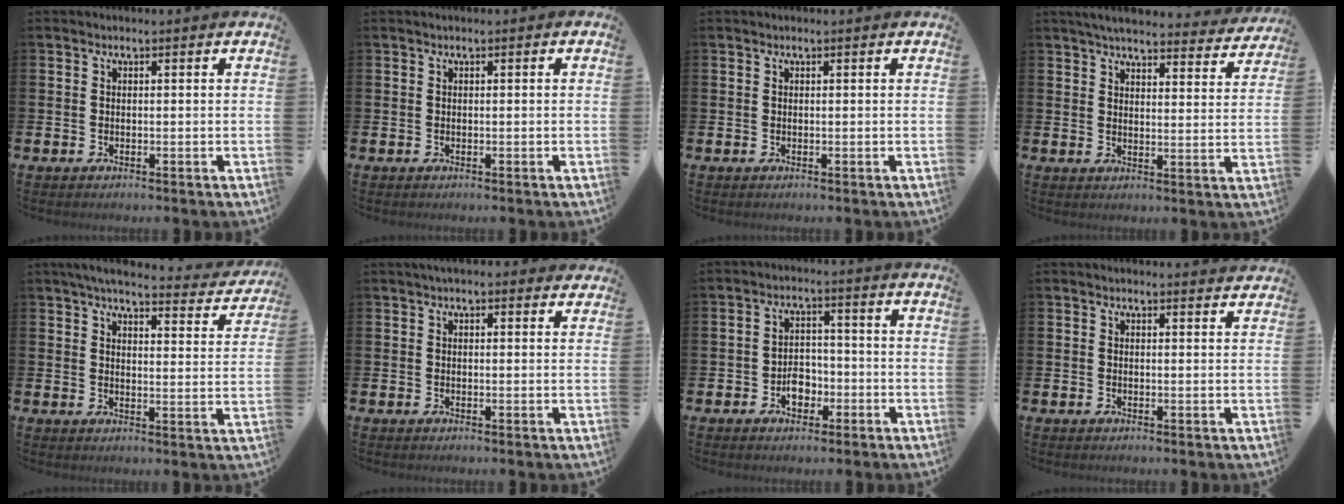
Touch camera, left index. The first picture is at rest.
{"total": 0.0}
{"total": 0.0}
{"total": 4.9, "force": [4.7, 0.6, 1.3], "torque": [-0.034, -0.031, 0.079]}
{"total": 4.7, "force": [4.2, 0.8, 2.0], "torque": [-0.045, -0.029, 0.067]}
{"total": 2.0, "force": [1.8, 0.6, 0.6], "torque": [-0.016, 0.003, 0.033]}
{"total": 3.7, "force": [-1.5, 2.6, 2.1], "torque": [-0.037, 0.005, -0.032]}
{"total": 1.5, "force": [1.5, -0.1, 0.0], "torque": [0.011, -0.012, 0.024]}